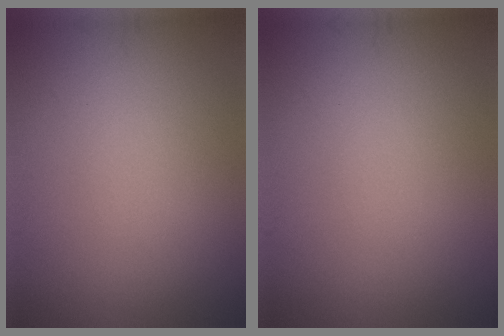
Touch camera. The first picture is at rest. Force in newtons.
{"total": 0.0}